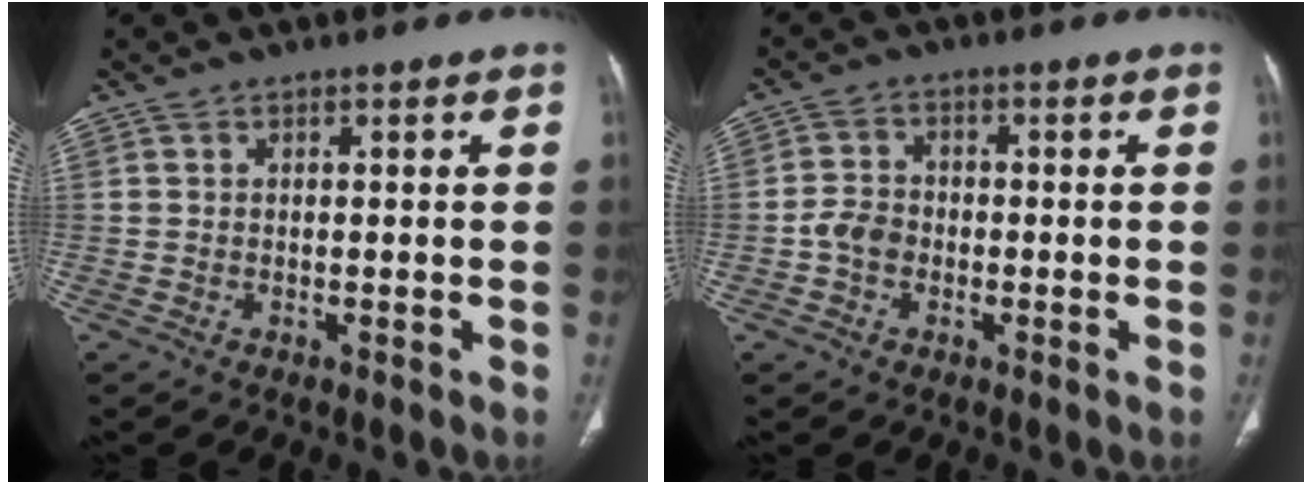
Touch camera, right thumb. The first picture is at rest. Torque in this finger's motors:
{"motor_torque": [0.30, 0.37, -0.12, 0.06, -0.02]}